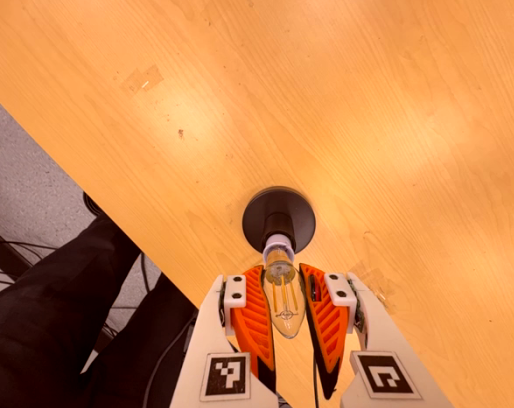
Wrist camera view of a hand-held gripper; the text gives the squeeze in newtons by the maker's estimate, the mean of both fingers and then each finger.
{"total": 24.0, "left": 27.1, "right": 21.0}